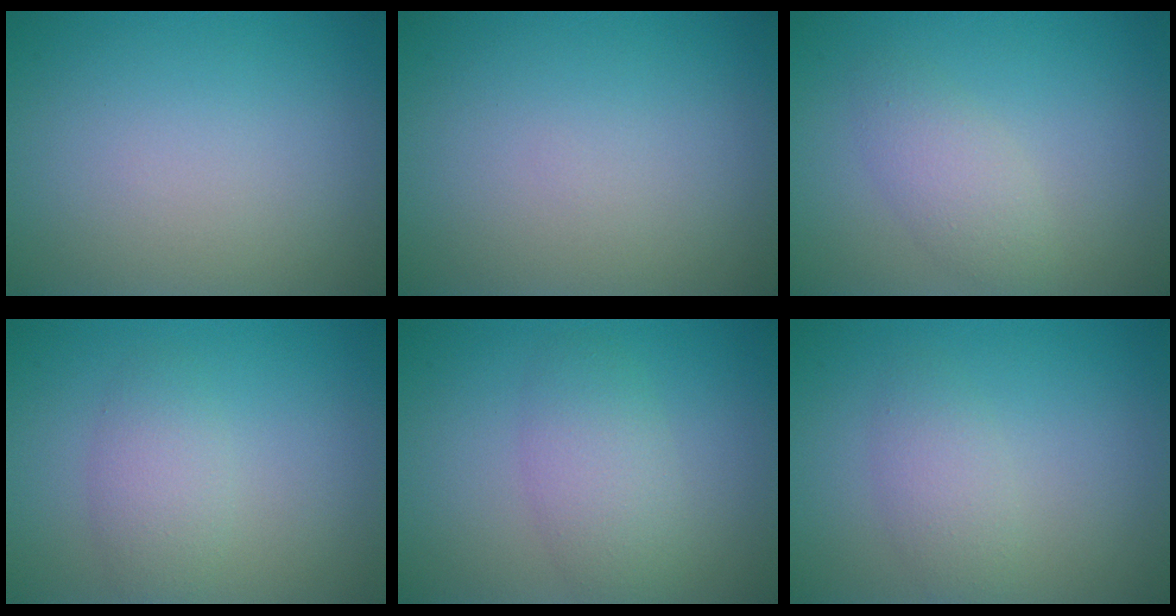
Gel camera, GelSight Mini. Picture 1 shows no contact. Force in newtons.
{"total": 0.0}
{"total": 2.5, "press": 2.5, "slide": 0.0}
{"total": 2.6, "press": 2.6, "slide": 0.0}
{"total": 3.4, "press": 3.4, "slide": 0.3}
{"total": 2.2, "press": 2.2, "slide": 0.0}